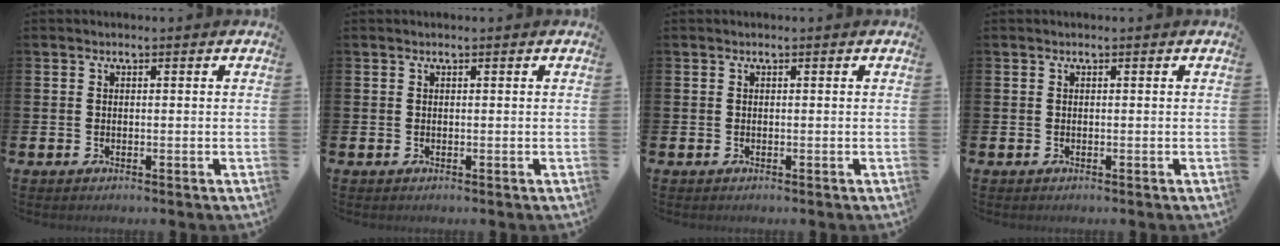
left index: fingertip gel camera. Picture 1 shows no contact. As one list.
[{"total": 0.0}, {"total": 0.0}, {"total": 0.0}]